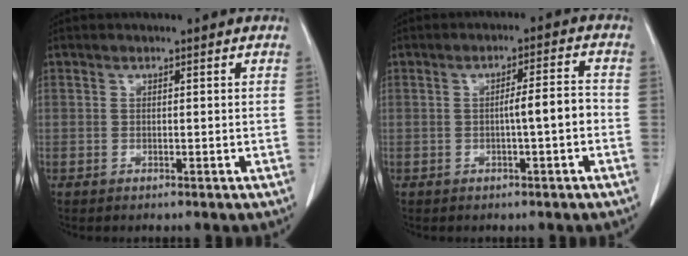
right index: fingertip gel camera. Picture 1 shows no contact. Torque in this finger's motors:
{"motor_torque": [0.71, -0.21, 0.40, 0.09]}